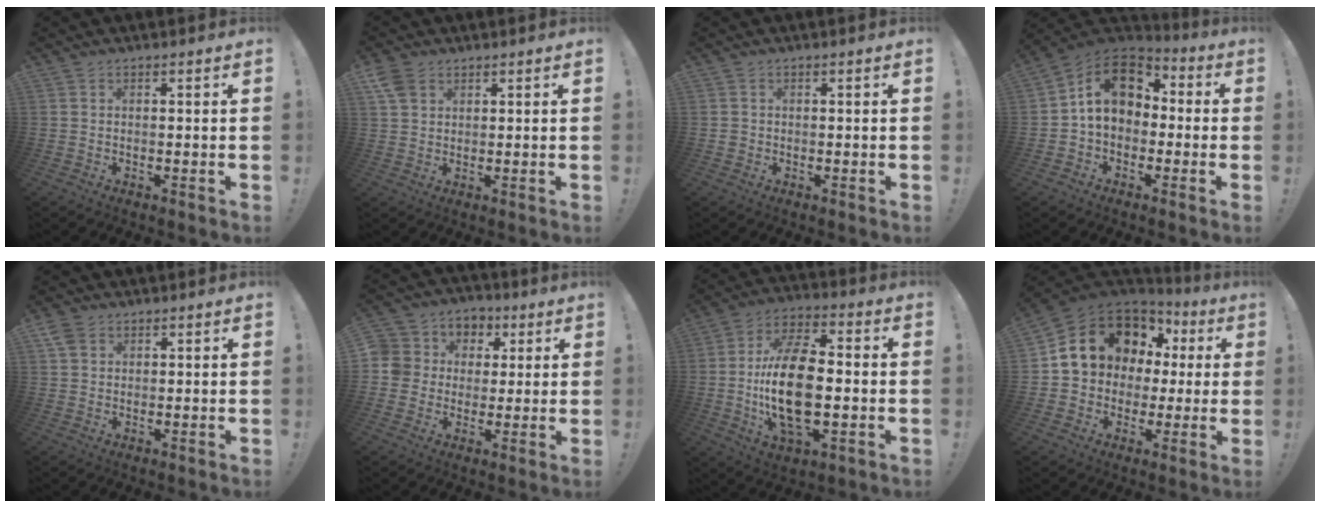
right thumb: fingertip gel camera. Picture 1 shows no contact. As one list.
[{"total": 5.1, "force": [2.7, 3.4, 2.6], "torque": [-0.051, -0.003, 0.057]}, {"total": 1.3, "force": [0.0, 1.3, 0.2], "torque": [-0.010, 0.005, 0.001]}, {"total": 13.9, "force": [2.6, 10.3, 9.0], "torque": [-0.130, 0.014, 0.051]}, {"total": 3.7, "force": [1.9, 2.5, 1.8], "torque": [-0.036, -0.001, 0.038]}, {"total": 9.0, "force": [0.3, 8.6, 2.4], "torque": [-0.038, 0.005, 0.013]}, {"total": 20.6, "force": [-2.1, 11.0, 17.3], "torque": [-0.337, 0.001, -0.036]}, {"total": 14.4, "force": [5.3, 11.6, 6.7], "torque": [-0.108, -0.027, 0.121]}]